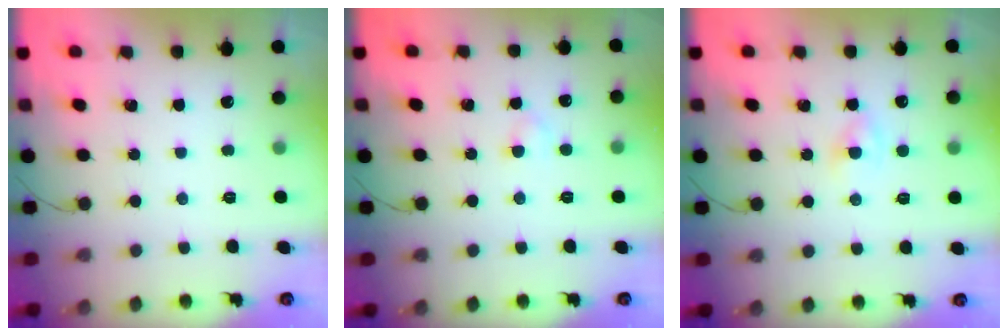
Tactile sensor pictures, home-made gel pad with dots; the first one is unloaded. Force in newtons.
{"total": 2.4, "press": 2.2, "slide": 1.0}
{"total": 2.0, "press": 1.9, "slide": 0.7}